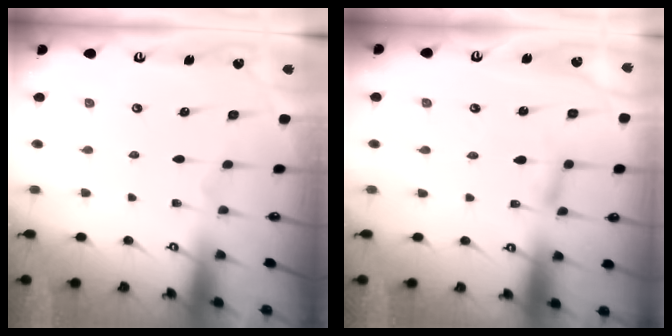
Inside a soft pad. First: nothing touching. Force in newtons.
{"total": 2.5, "press": 2.5, "slide": 0.1}